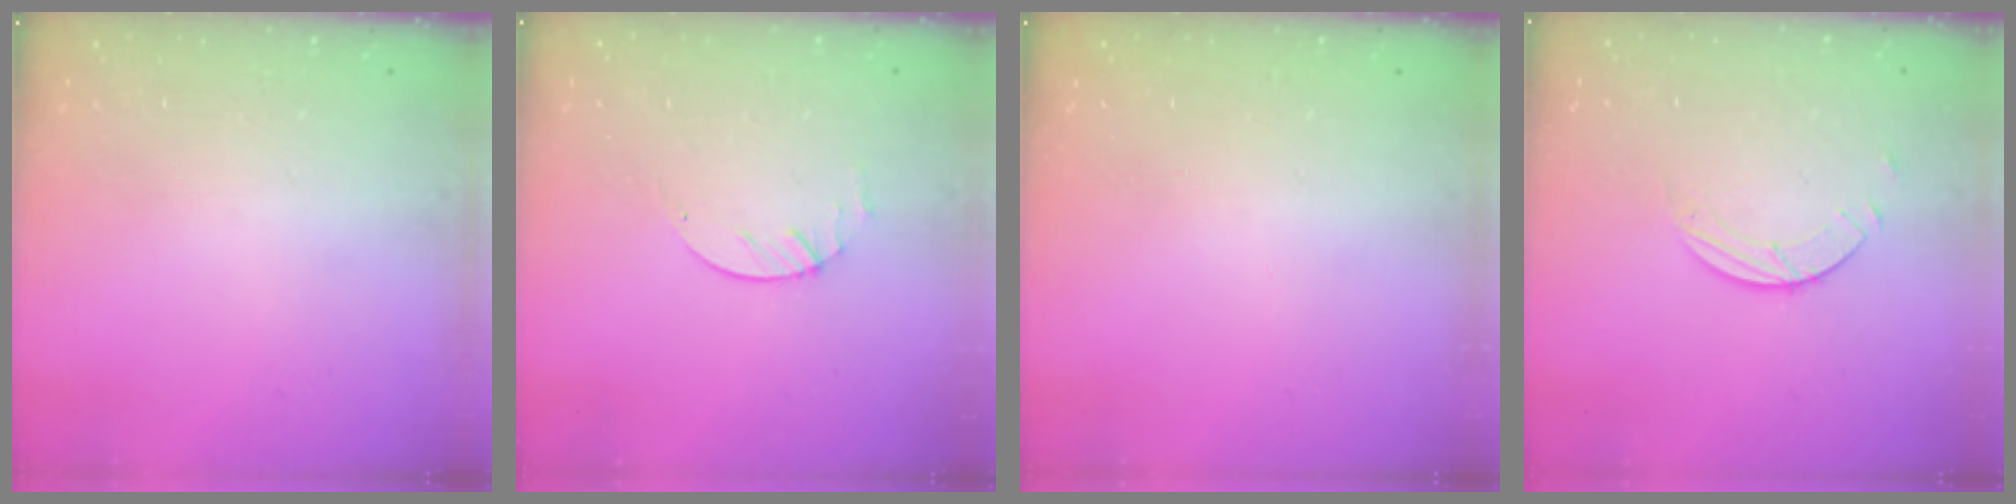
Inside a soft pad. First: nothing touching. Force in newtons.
{"total": 1.9, "press": 1.9, "slide": 0.3}
{"total": 0.0}
{"total": 2.0, "press": 2.0, "slide": 0.2}